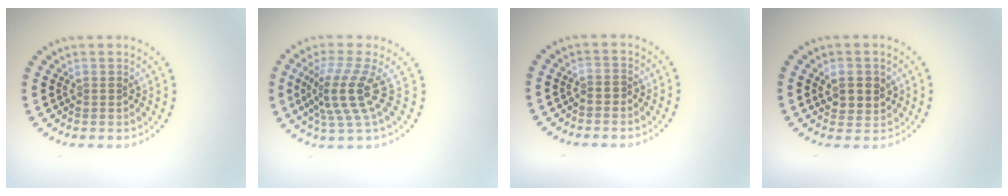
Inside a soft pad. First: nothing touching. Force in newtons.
{"total": 4.4, "press": 3.1, "slide": 3.1}
{"total": 0.6, "press": 0.4, "slide": 0.4}
{"total": 2.8, "press": 2.7, "slide": 0.7}